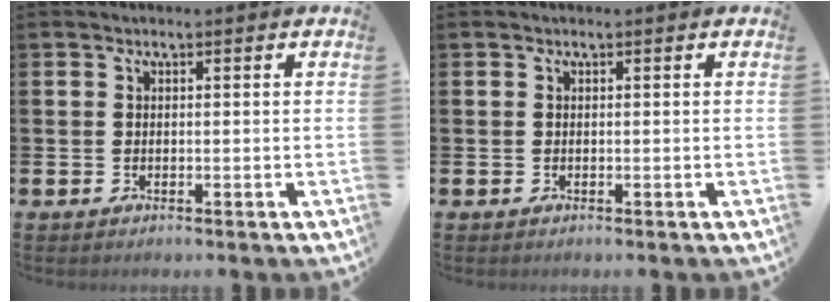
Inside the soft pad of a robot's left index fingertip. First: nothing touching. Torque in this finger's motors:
{"motor_torque": [-0.09, 0.08, 0.00, -0.01]}